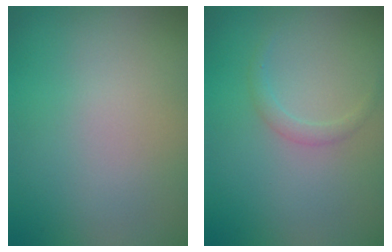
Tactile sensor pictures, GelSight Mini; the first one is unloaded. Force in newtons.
{"total": 1.1, "press": 1.1, "slide": 0.1}